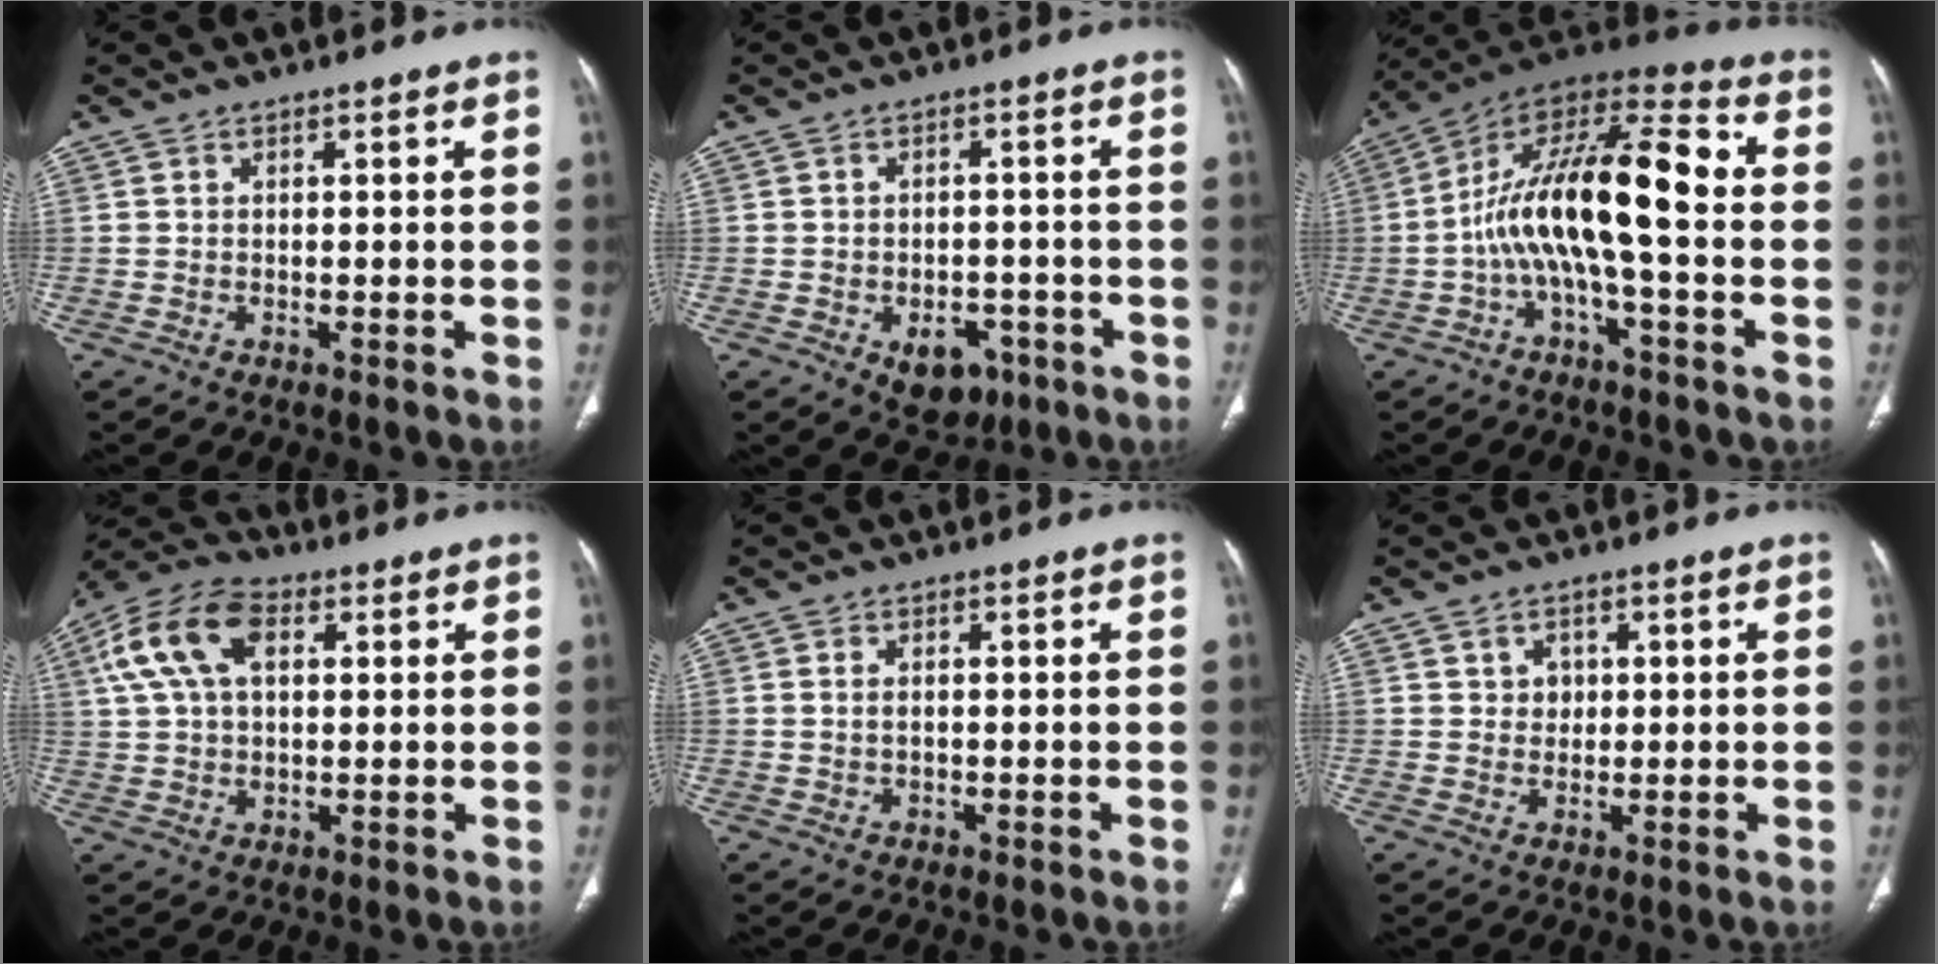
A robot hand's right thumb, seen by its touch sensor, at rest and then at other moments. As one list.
[{"total": 6.9, "force": [-3.1, 4.7, 4.0], "torque": [-0.031, 0.015, -0.032]}, {"total": 18.2, "force": [-1.8, 5.9, 17.1], "torque": [-0.294, 0.058, -0.040]}, {"total": 13.3, "force": [4.3, 7.9, 9.9], "torque": [-0.196, 0.017, 0.076]}, {"total": 1.1, "force": [0.2, 0.6, 0.9], "torque": [-0.020, 0.001, 0.005]}, {"total": 2.6, "force": [0.9, 2.2, 1.1], "torque": [-0.005, -0.004, 0.015]}]